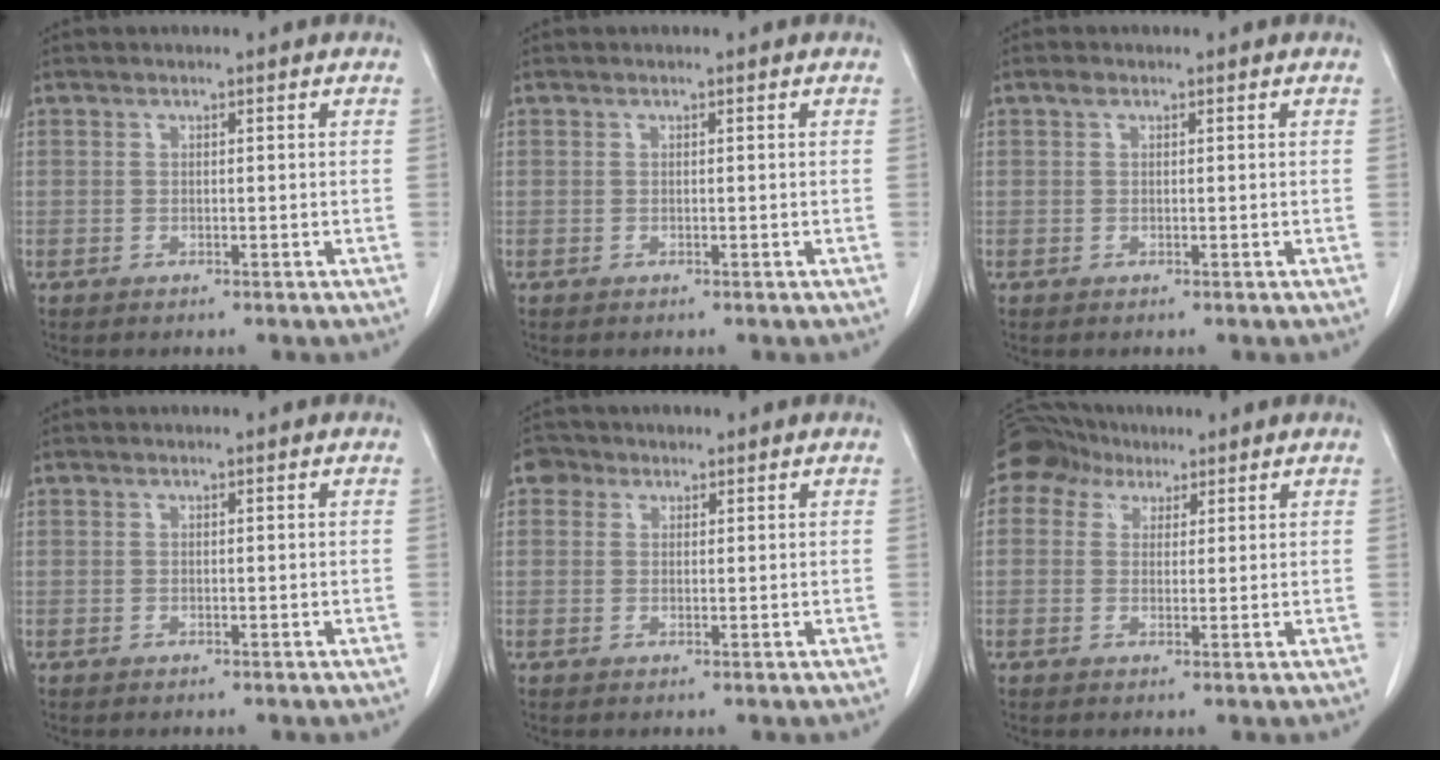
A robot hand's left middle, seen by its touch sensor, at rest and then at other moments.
{"total": 0.0}
{"total": 0.7, "force": [0.4, 0.4, 0.4], "torque": [-0.009, 0.008, 0.006]}
{"total": 0.0}
{"total": 2.5, "force": [1.3, 2.0, 0.5], "torque": [-0.007, 0.009, 0.018]}
{"total": 6.0, "force": [3.9, 4.3, 1.6], "torque": [-0.036, 0.035, 0.072]}